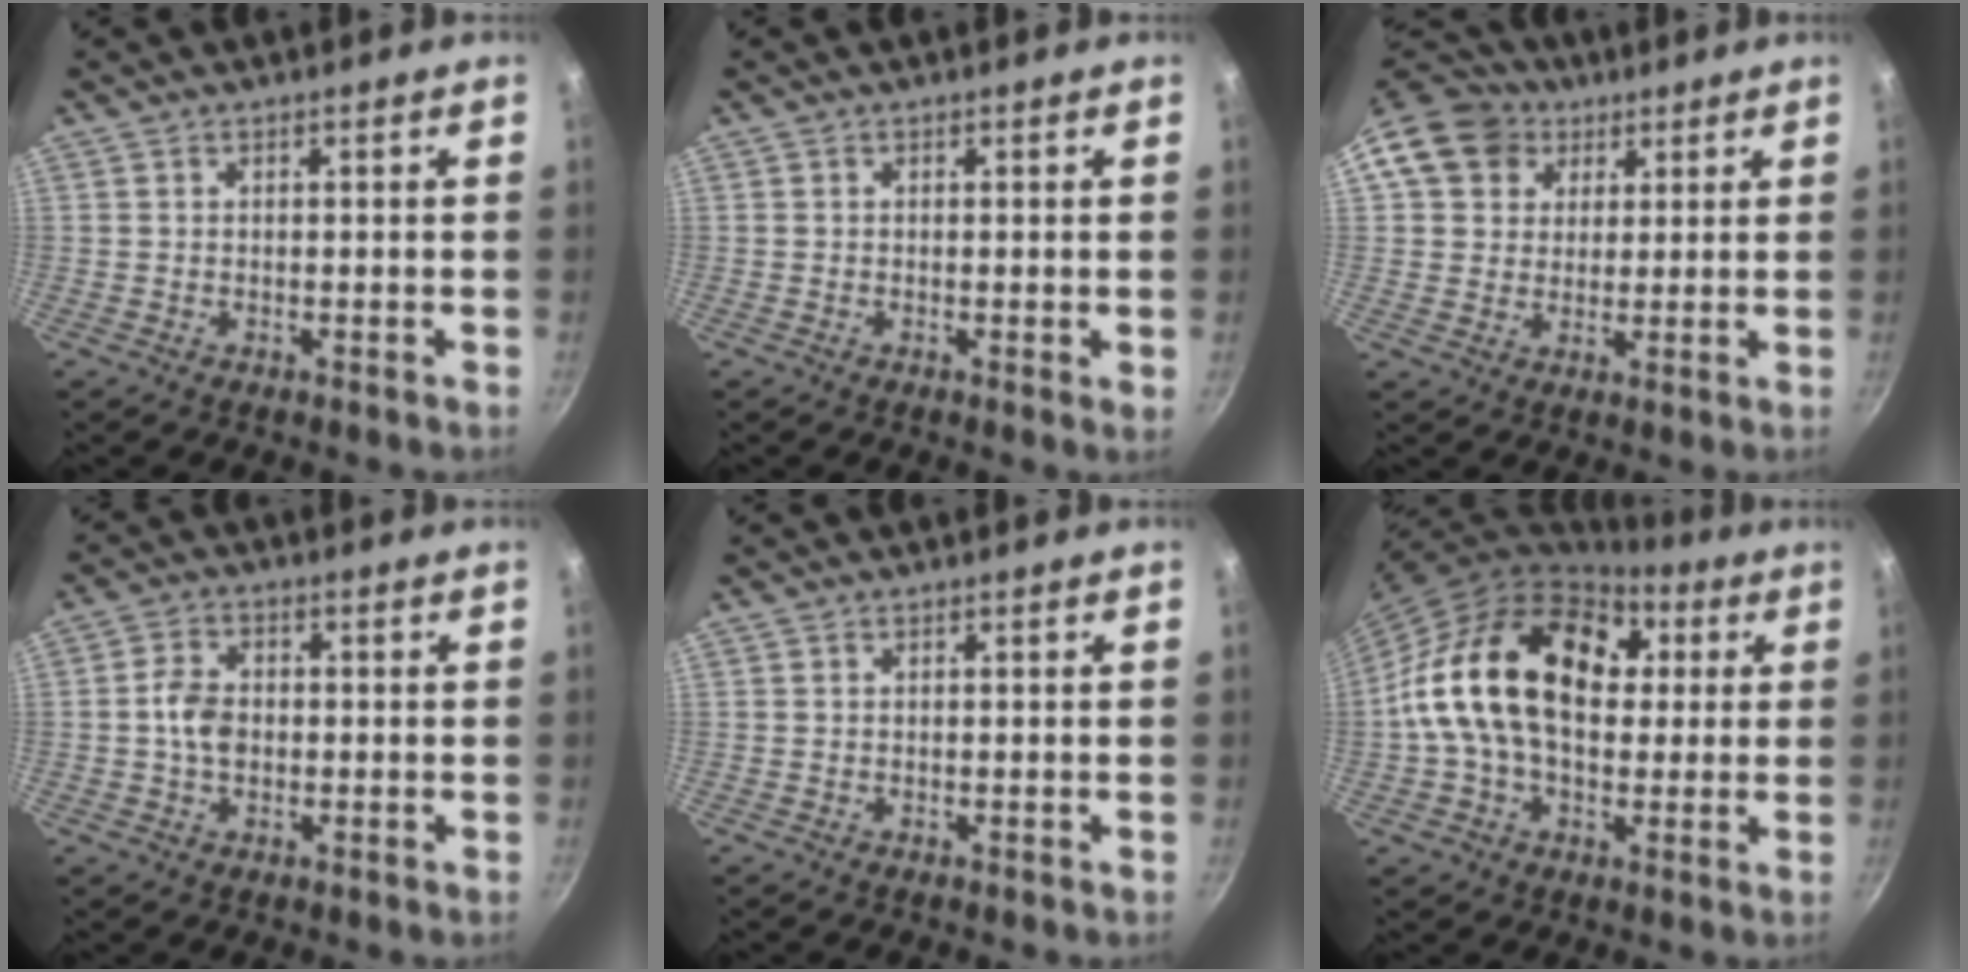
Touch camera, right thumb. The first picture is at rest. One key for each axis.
{"total": 0.8, "fx": 0.1, "fy": 0.1, "fz": 0.8, "tx": -0.012, "ty": -0.003, "tz": -0.003}
{"total": 12.0, "fx": 4.9, "fy": 10.1, "fz": 4.3, "tx": -0.062, "ty": 0.016, "tz": 0.074}
{"total": 5.2, "fx": -0.5, "fy": 3.8, "fz": 3.6, "tx": -0.060, "ty": 0.014, "tz": -0.015}
{"total": 0.0}
{"total": 23.2, "fx": 3.4, "fy": 15.7, "fz": 16.8, "tx": -0.269, "ty": 0.035, "tz": 0.044}